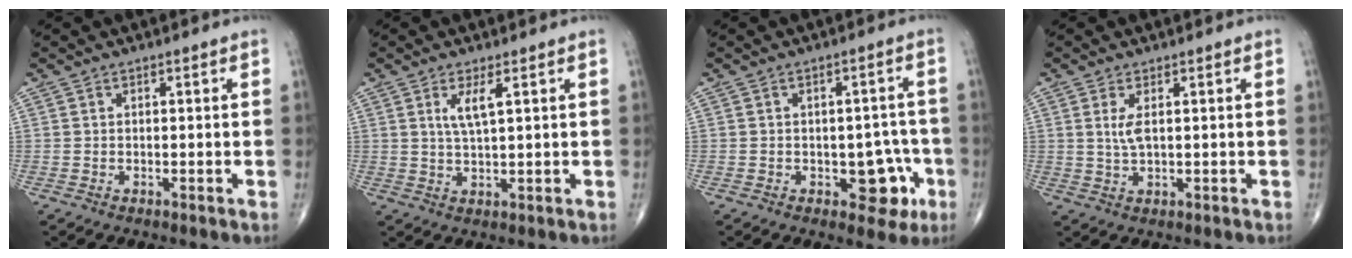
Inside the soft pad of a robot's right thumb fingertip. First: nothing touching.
{"total": 4.0, "force": [1.6, 0.7, 3.6], "torque": [-0.077, -0.012, 0.034]}
{"total": 7.1, "force": [-2.5, 4.2, 5.1], "torque": [-0.026, 0.020, -0.027]}
{"total": 3.0, "force": [0.9, 0.8, 2.7], "torque": [-0.064, -0.007, 0.023]}